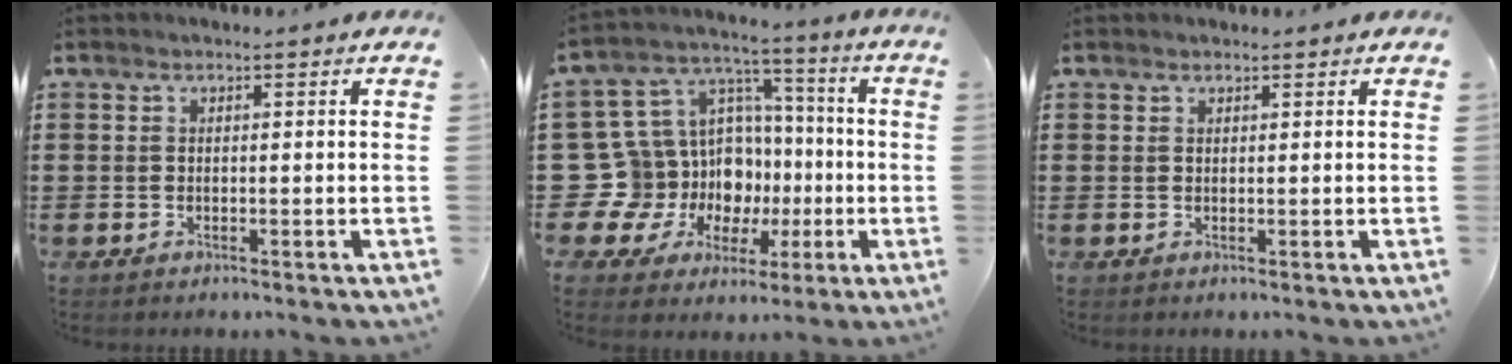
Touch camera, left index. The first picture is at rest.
{"total": 13.9, "force": [-3.4, 13.0, 3.8], "torque": [-0.132, -0.021, -0.025]}
{"total": 0.6, "force": [0.6, 0.2, 0.0], "torque": [-0.001, 0.001, 0.012]}